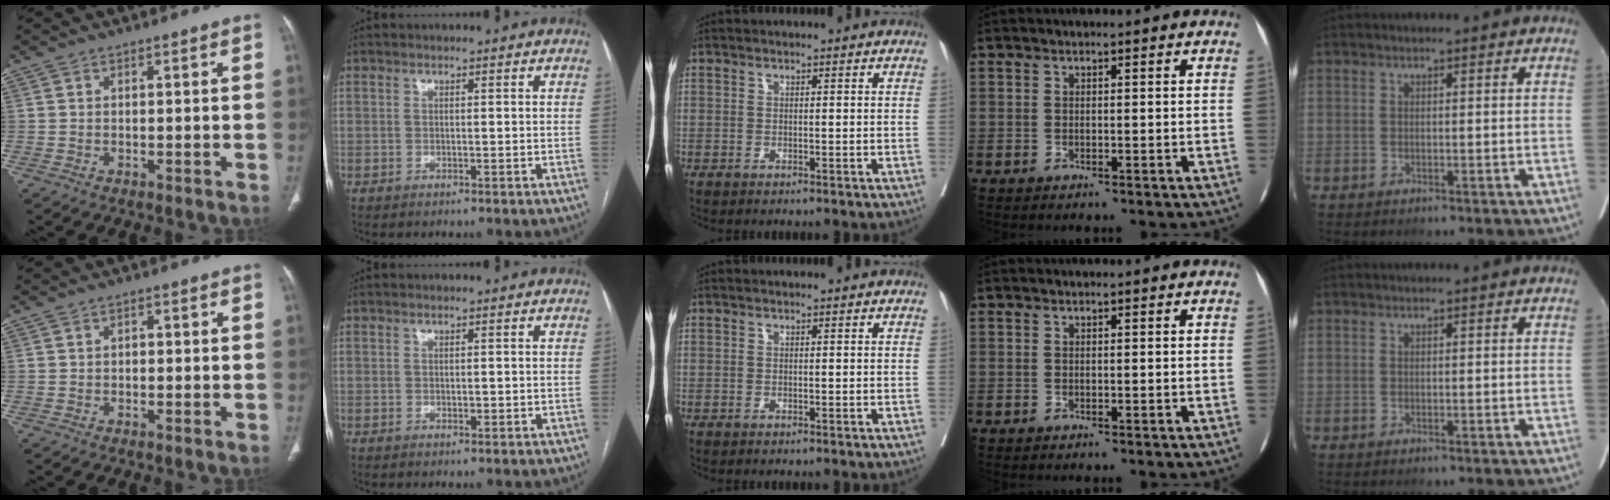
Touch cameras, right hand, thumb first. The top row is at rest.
{"thumb": {"total": 0.8, "force": [-0.1, 0.6, 0.5], "torque": [0.001, 0.004, -0.005]}, "index": {"total": 0.9, "force": [-0.1, 0.5, 0.8], "torque": [-0.011, -0.001, 0.002]}}